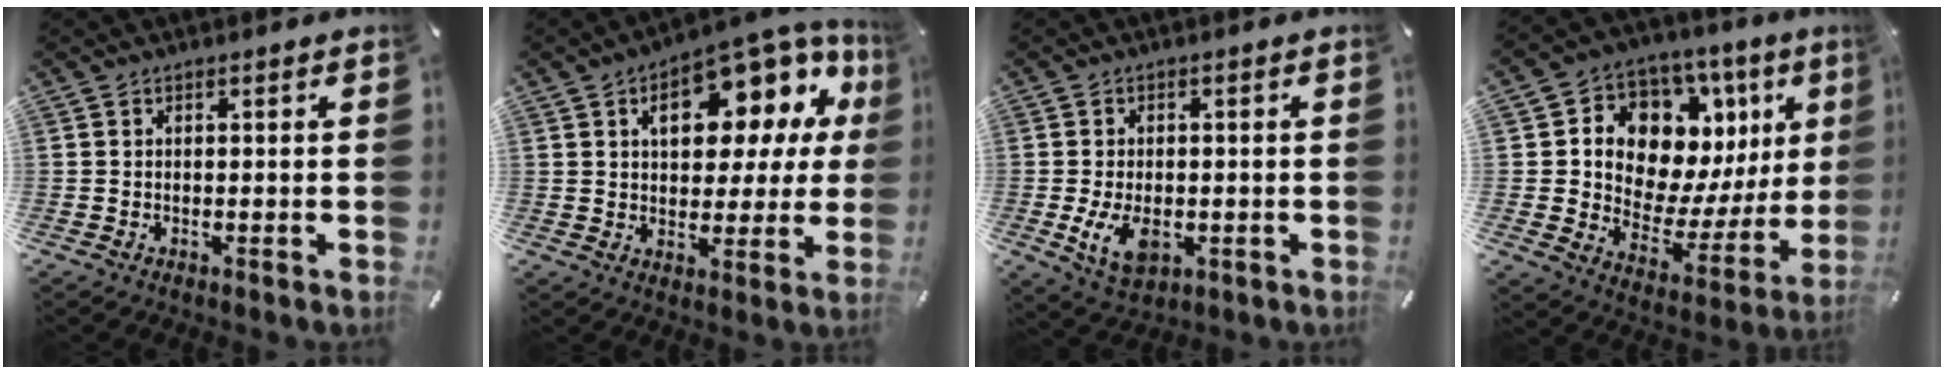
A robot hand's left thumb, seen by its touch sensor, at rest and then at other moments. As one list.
[{"total": 14.0, "force": [6.3, 8.3, 9.2], "torque": [-0.123, -0.043, 0.106]}, {"total": 7.2, "force": [-1.4, 4.7, 5.3], "torque": [-0.119, -0.006, -0.027]}, {"total": 11.1, "force": [5.8, 8.3, 4.5], "torque": [-0.067, -0.073, 0.103]}]